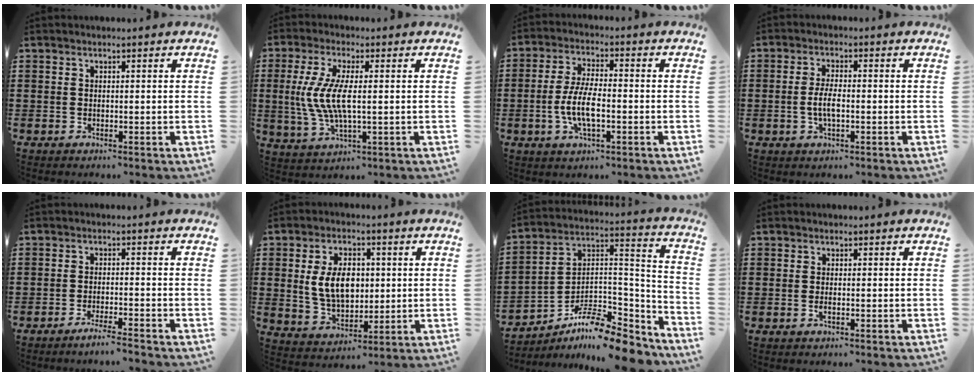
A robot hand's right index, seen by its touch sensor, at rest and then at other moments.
{"total": 8.0, "force": [0.0, 2.5, 7.6], "torque": [-0.174, -0.009, -0.009]}
{"total": 7.2, "force": [-1.8, 2.5, 6.5], "torque": [-0.145, -0.007, -0.040]}
{"total": 3.8, "force": [-0.7, 1.3, 3.5], "torque": [-0.077, -0.001, -0.019]}
{"total": 2.9, "force": [-2.6, -0.4, 1.2], "torque": [-0.018, 0.000, -0.050]}
{"total": 8.4, "force": [1.0, 5.3, 6.4], "torque": [-0.137, 0.010, 0.014]}
{"total": 10.1, "force": [-8.5, 2.5, 5.0], "torque": [-0.086, 0.015, -0.166]}
{"total": 0.8, "force": [-0.3, 0.2, 0.7], "torque": [-0.013, -0.003, -0.005]}